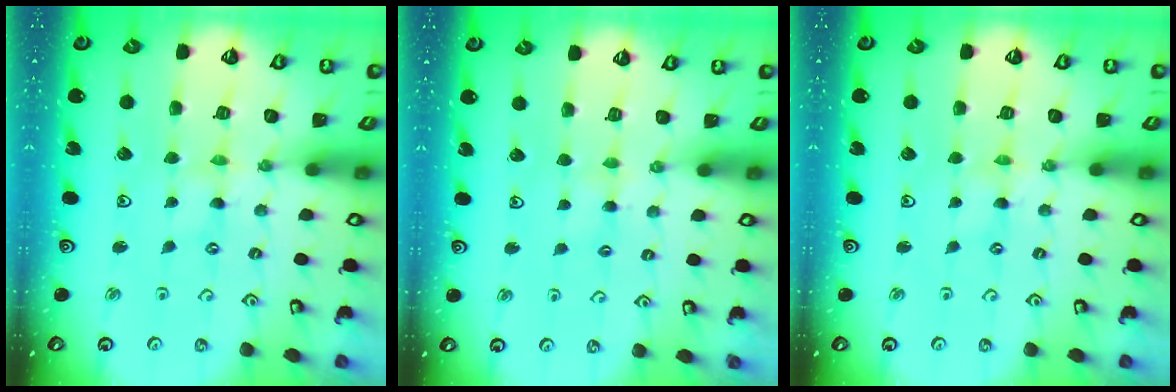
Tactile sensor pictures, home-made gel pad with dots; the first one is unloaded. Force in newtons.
{"total": 3.5, "press": 3.5, "slide": 0.4}
{"total": 0.0}